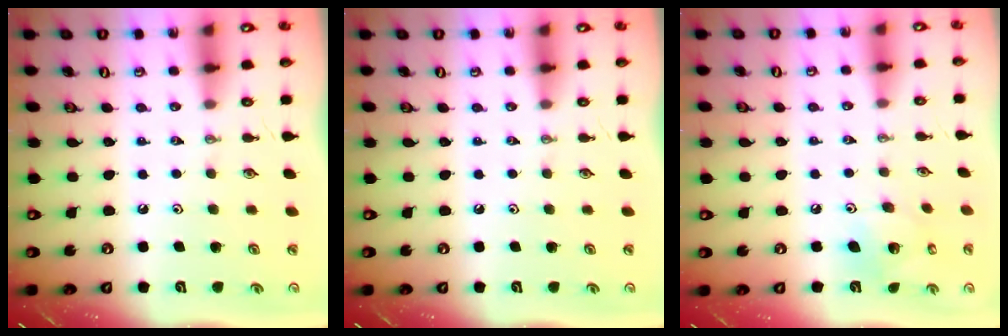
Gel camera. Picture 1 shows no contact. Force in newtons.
{"total": 0.0}
{"total": 8.6, "press": 8.6, "slide": 0.3}